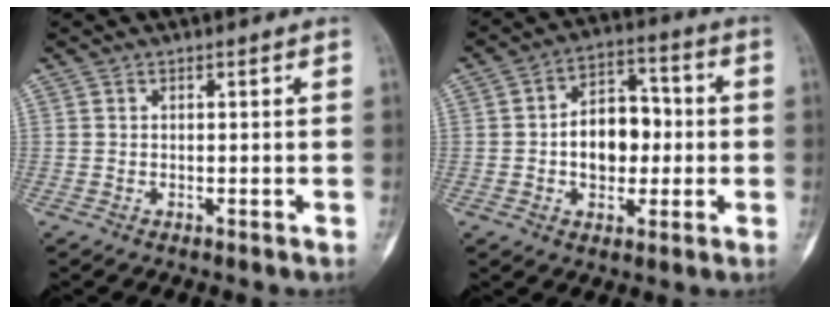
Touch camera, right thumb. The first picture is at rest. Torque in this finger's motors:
{"motor_torque": [1.29, 1.27, 0.64, -0.56, 0.06]}